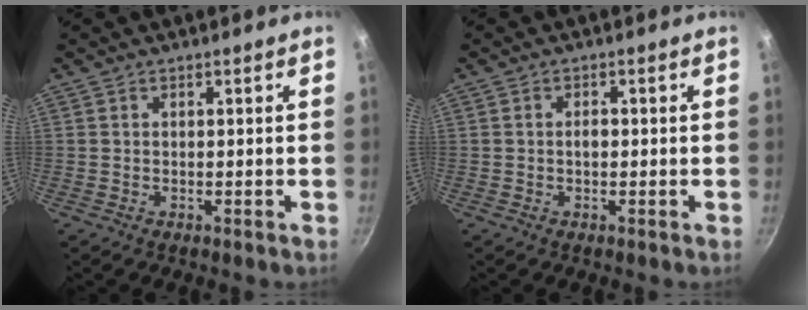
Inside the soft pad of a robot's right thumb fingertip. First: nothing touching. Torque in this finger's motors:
{"motor_torque": [0.50, 0.36, 0.63, 0.19, -0.04]}